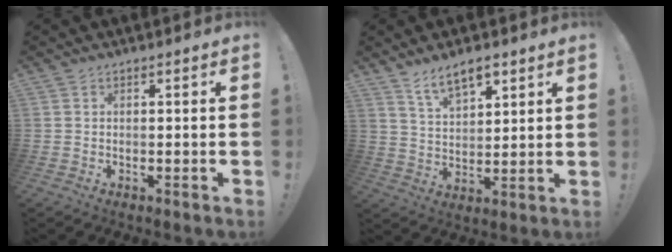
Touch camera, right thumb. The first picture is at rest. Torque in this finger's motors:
{"motor_torque": [0.01, 0.10, 0.38, 0.32, 0.02]}